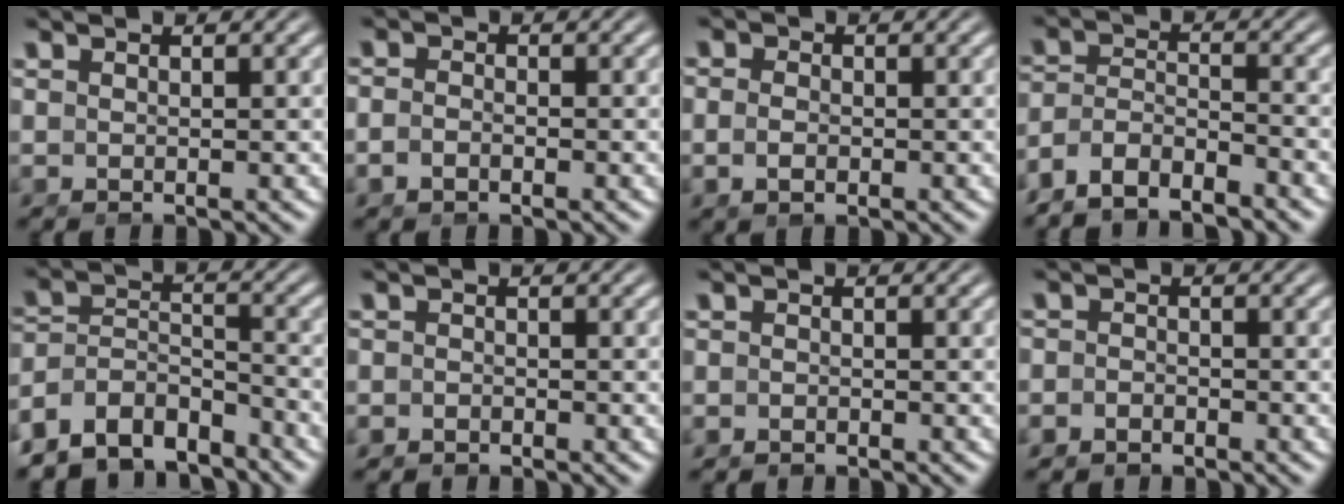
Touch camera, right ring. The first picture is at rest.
{"total": 1.5, "force": [-1.1, 0.8, 0.7], "torque": [-0.018, -0.007, -0.019]}
{"total": 1.5, "force": [-0.7, 0.9, 1.0], "torque": [-0.025, -0.011, -0.008]}
{"total": 7.1, "force": [-4.5, 5.1, 2.1], "torque": [-0.064, -0.028, -0.077]}
{"total": 11.1, "force": [-7.1, 7.5, 3.9], "torque": [-0.107, -0.063, -0.108]}
{"total": 1.6, "force": [-1.5, 0.6, -0.3], "torque": [-0.003, -0.015, -0.021]}
{"total": 1.2, "force": [-1.1, 0.3, -0.2], "torque": [-0.004, -0.013, -0.015]}
{"total": 2.3, "force": [-2.1, 1.1, -0.1], "torque": [-0.005, -0.017, -0.031]}